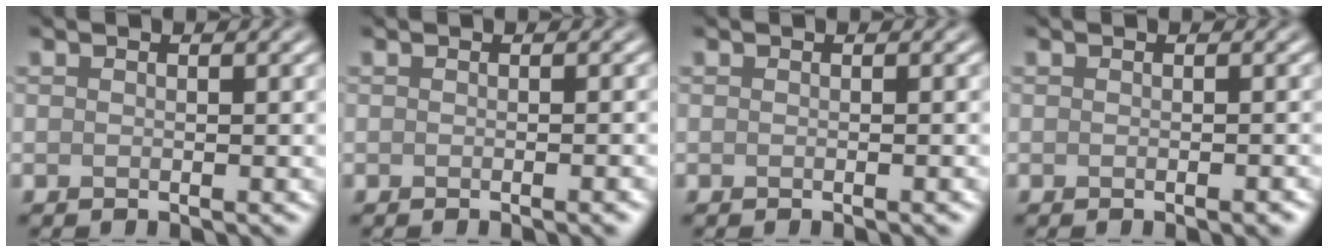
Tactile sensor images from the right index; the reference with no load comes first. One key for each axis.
{"total": 1.4, "fx": -0.5, "fy": 0.4, "fz": 1.2, "tx": -0.009, "ty": 0.001, "tz": -0.008}
{"total": 0.7, "fx": -0.2, "fy": 0.2, "fz": 0.6, "tx": -0.005, "ty": 0.002, "tz": -0.004}
{"total": 0.9, "fx": -0.4, "fy": 0.2, "fz": 0.7, "tx": -0.011, "ty": -0.001, "tz": -0.004}